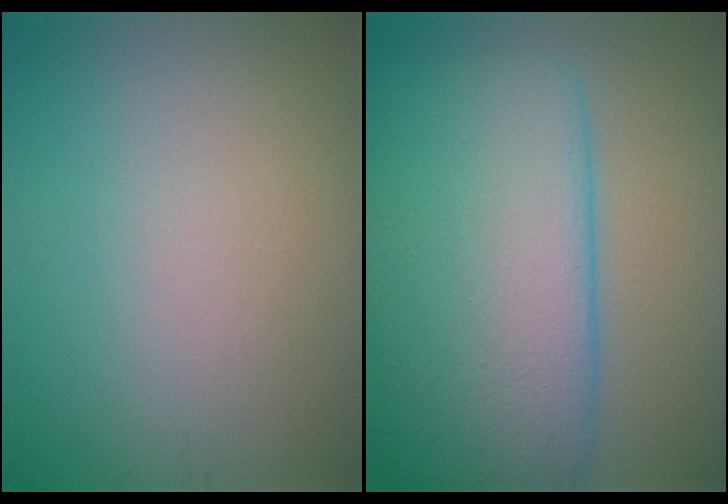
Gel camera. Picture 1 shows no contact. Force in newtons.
{"total": 11.9, "press": 11.9, "slide": 0.4}